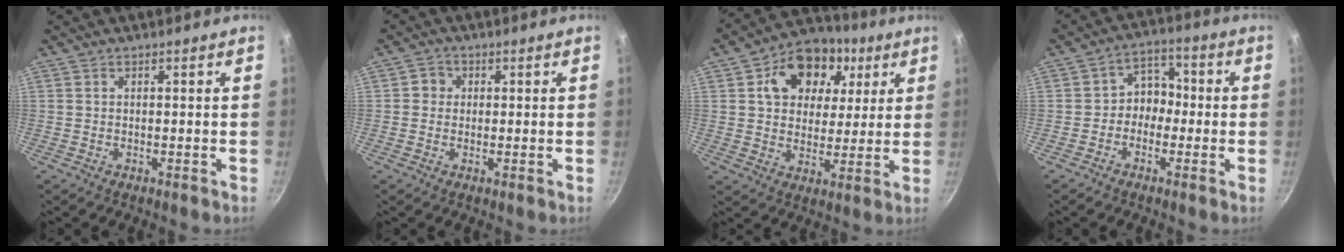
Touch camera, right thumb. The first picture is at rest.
{"total": 2.7, "force": [0.2, 2.6, 0.7], "torque": [0.007, 0.003, -0.004]}
{"total": 16.1, "force": [5.9, 12.1, 8.9], "torque": [-0.122, 0.001, 0.084]}
{"total": 5.9, "force": [-1.2, 4.9, 3.0], "torque": [0.003, 0.028, -0.034]}